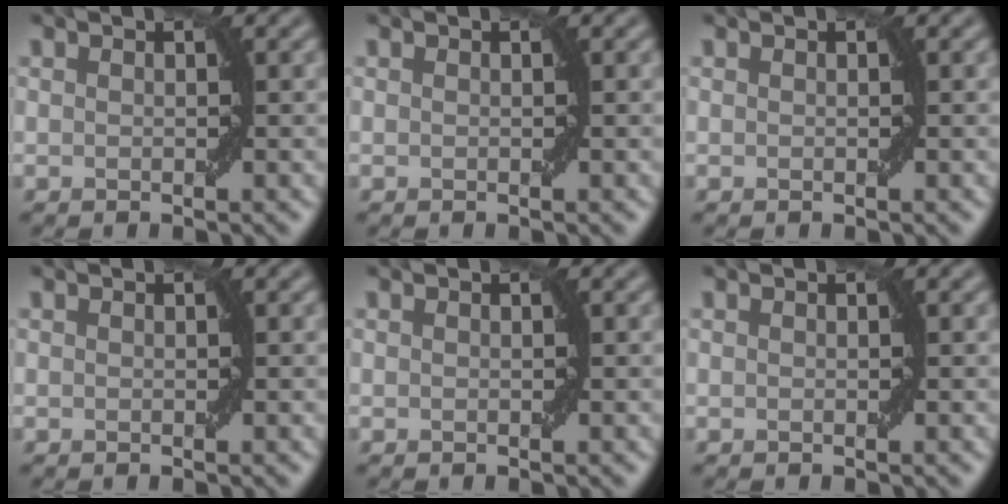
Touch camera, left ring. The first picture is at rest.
{"total": 0.0}
{"total": 0.0}
{"total": 0.0}
{"total": 0.0}
{"total": 0.0}